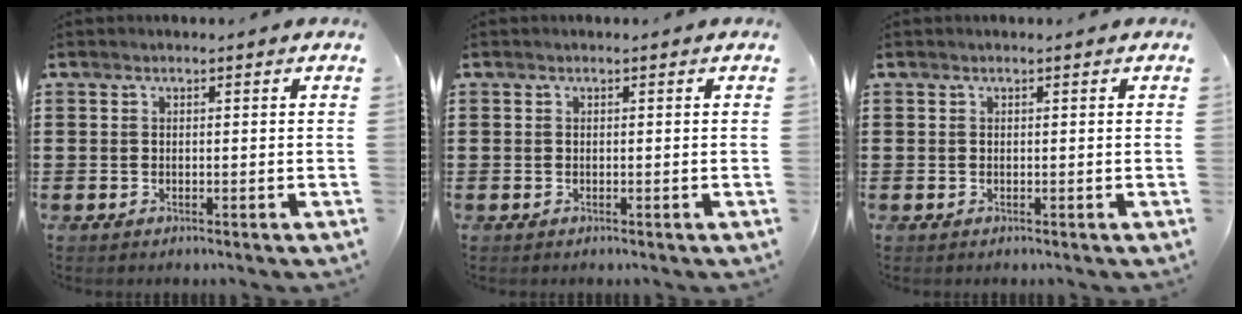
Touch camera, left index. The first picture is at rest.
{"total": 0.0}
{"total": 0.0}